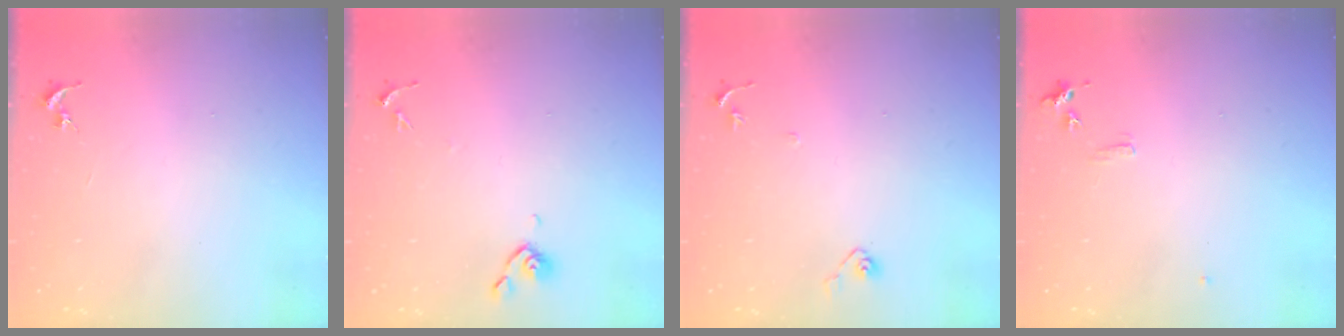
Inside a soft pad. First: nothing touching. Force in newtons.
{"total": 5.8, "press": 5.8, "slide": 0.7}
{"total": 4.8, "press": 4.7, "slide": 1.0}
{"total": 5.6, "press": 5.5, "slide": 0.7}